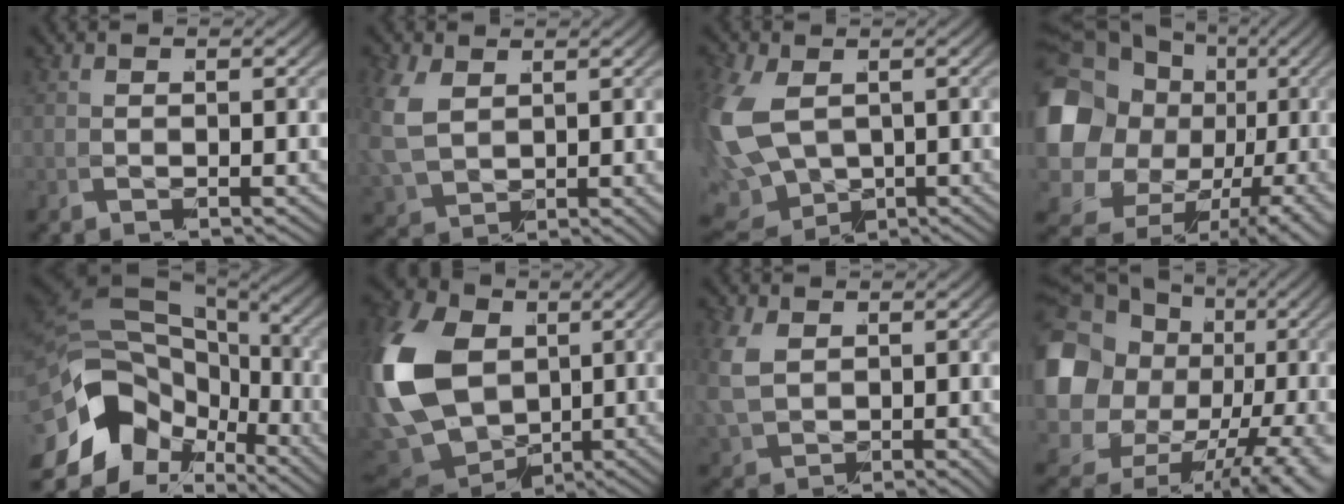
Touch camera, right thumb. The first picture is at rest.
{"total": 5.1, "force": [1.5, 3.7, 3.2], "torque": [-0.092, -0.023, 0.054]}
{"total": 11.1, "force": [-1.4, 9.1, 6.2], "torque": [-0.172, -0.056, 0.005]}
{"total": 14.5, "force": [1.1, 11.3, 9.1], "torque": [-0.210, -0.052, 0.045]}
{"total": 13.2, "force": [-1.5, 9.2, 9.4], "torque": [-0.203, -0.036, -0.002]}
{"total": 16.5, "force": [0.6, 12.6, 10.6], "torque": [-0.293, -0.059, 0.037]}
{"total": 3.8, "force": [1.6, 2.5, 2.3], "torque": [-0.063, -0.011, 0.050]}
{"total": 12.7, "force": [0.0, 9.7, 8.2], "torque": [-0.190, -0.054, 0.033]}